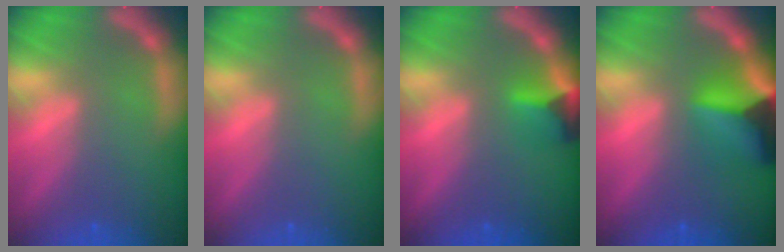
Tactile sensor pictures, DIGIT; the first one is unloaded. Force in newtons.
{"total": 0.0}
{"total": 3.4}
{"total": 8.4}